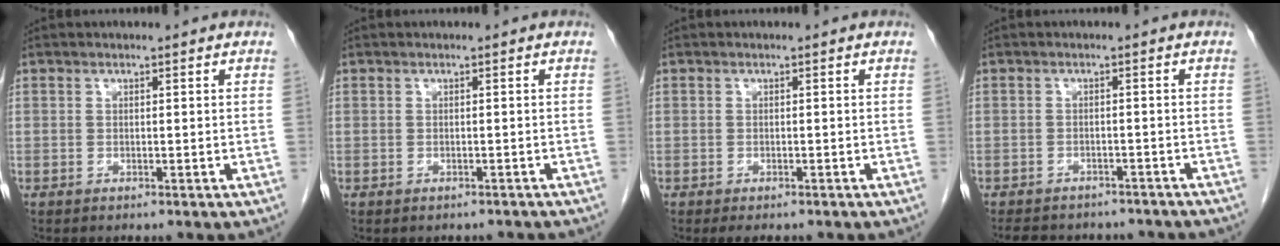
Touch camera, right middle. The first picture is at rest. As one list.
[{"total": 2.1, "force": [-1.8, 0.9, 0.4], "torque": [-0.008, 0.000, -0.021]}, {"total": 2.4, "force": [-1.9, 0.9, 1.1], "torque": [-0.014, -0.006, -0.022]}, {"total": 12.9, "force": [-11.2, 4.8, 4.2], "torque": [-0.081, 0.004, -0.126]}]